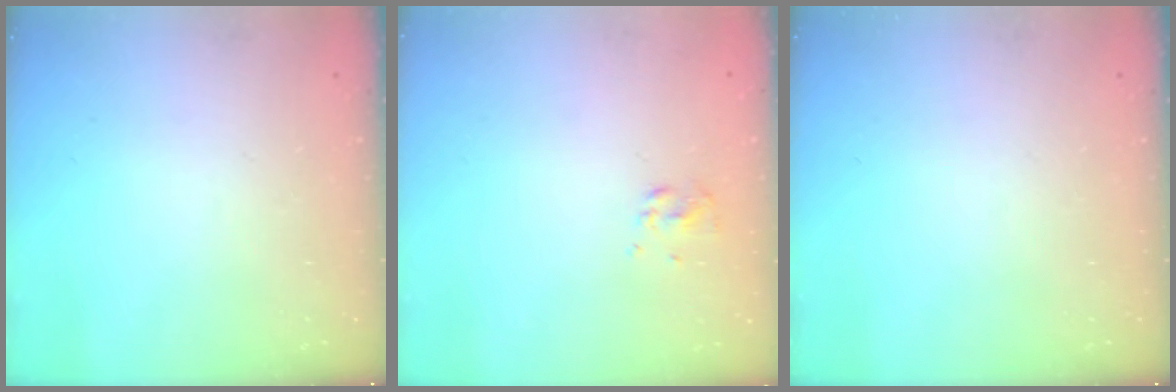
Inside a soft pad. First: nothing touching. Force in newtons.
{"total": 2.7, "press": 2.5, "slide": 0.8}
{"total": 0.0}